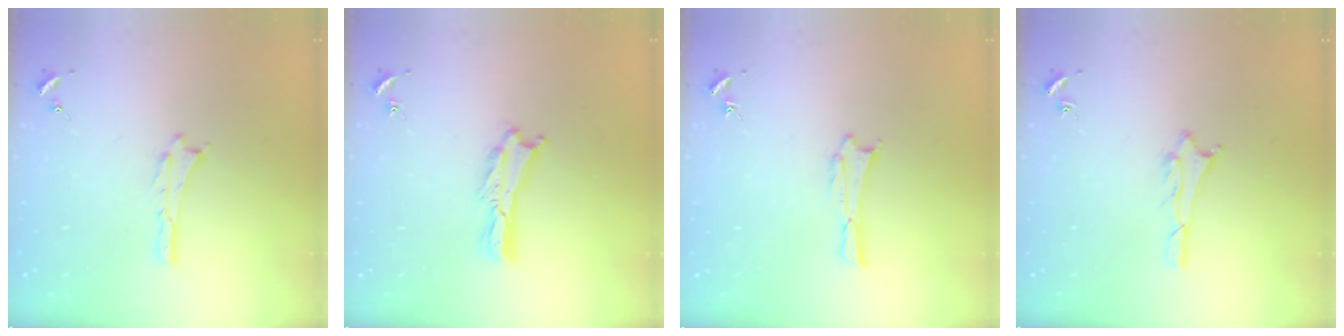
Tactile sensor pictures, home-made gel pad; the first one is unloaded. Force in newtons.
{"total": 0.7, "press": 0.7, "slide": 0.2}
{"total": 0.7, "press": 0.7, "slide": 0.1}
{"total": 1.1, "press": 1.1, "slide": 0.1}